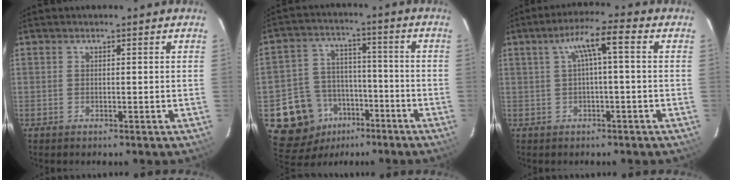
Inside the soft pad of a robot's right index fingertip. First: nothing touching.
{"total": 13.4, "force": [-6.5, 10.9, 4.3], "torque": [-0.122, 0.032, -0.083]}
{"total": 5.6, "force": [0.5, 0.6, 5.5], "torque": [-0.106, 0.016, 0.016]}